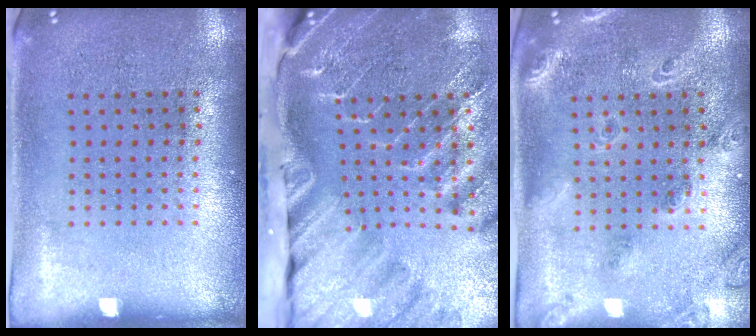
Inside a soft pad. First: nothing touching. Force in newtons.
{"total": 4.3, "press": 3.3, "slide": 2.8}
{"total": 1.8, "press": 1.6, "slide": 0.8}